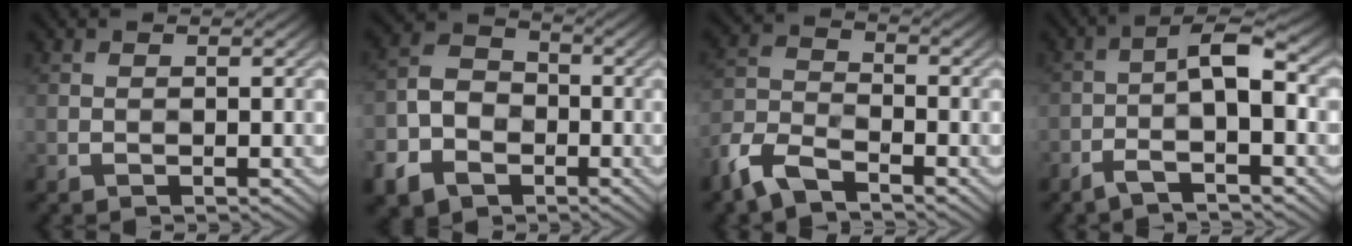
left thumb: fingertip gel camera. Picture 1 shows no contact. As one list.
[{"total": 8.5, "force": [-3.1, 6.6, 4.3], "torque": [-0.109, -0.018, -0.076]}, {"total": 6.2, "force": [-3.9, 2.8, 3.9], "torque": [-0.084, -0.003, -0.102]}, {"total": 6.0, "force": [-1.3, 1.4, 5.7], "torque": [-0.089, 0.014, -0.027]}]